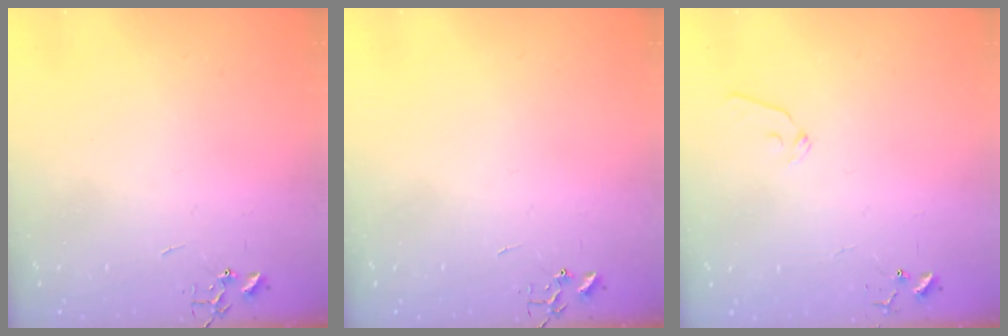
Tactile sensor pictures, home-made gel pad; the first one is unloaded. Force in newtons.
{"total": 0.0}
{"total": 6.9, "press": 6.9, "slide": 0.7}